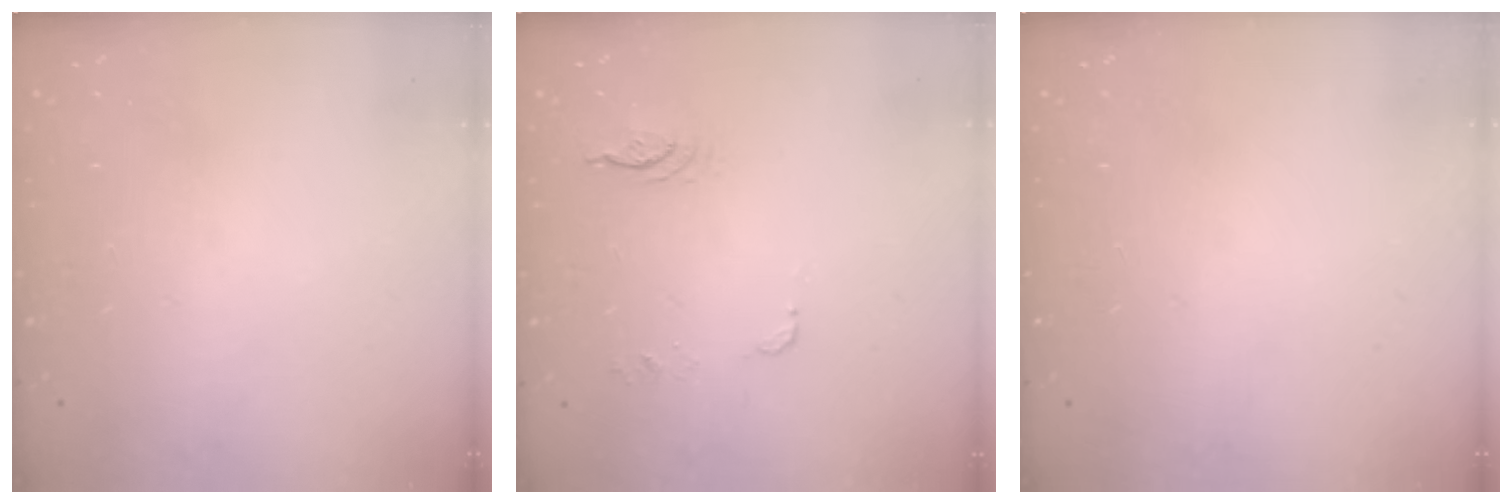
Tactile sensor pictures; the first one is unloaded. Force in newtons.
{"total": 14.8, "press": 7.2, "slide": 12.9}
{"total": 0.0}